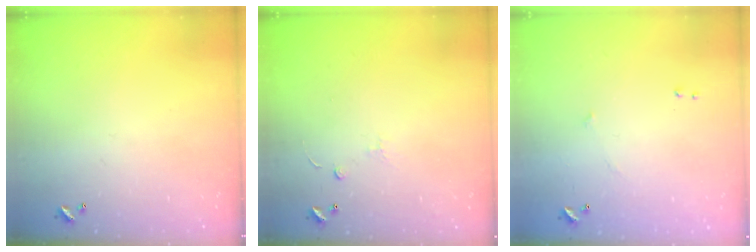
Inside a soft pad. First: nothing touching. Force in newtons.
{"total": 1.6, "press": 1.5, "slide": 0.4}
{"total": 7.0, "press": 7.0, "slide": 0.6}